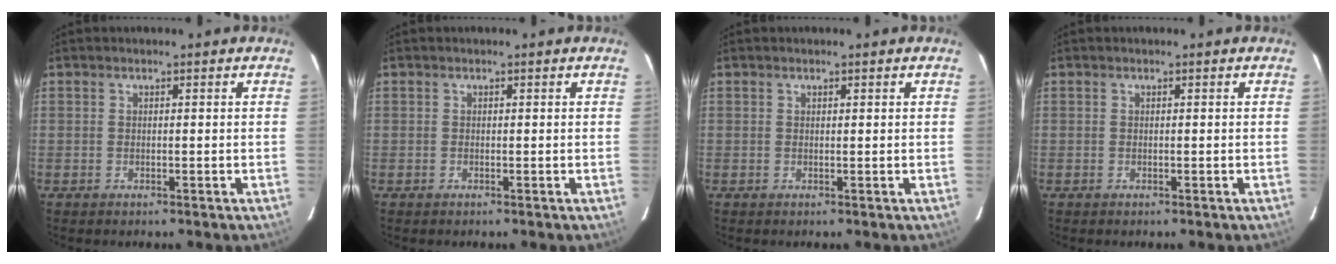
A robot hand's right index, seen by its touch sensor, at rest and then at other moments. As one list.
[{"total": 0.0}, {"total": 0.0}, {"total": 0.0}]